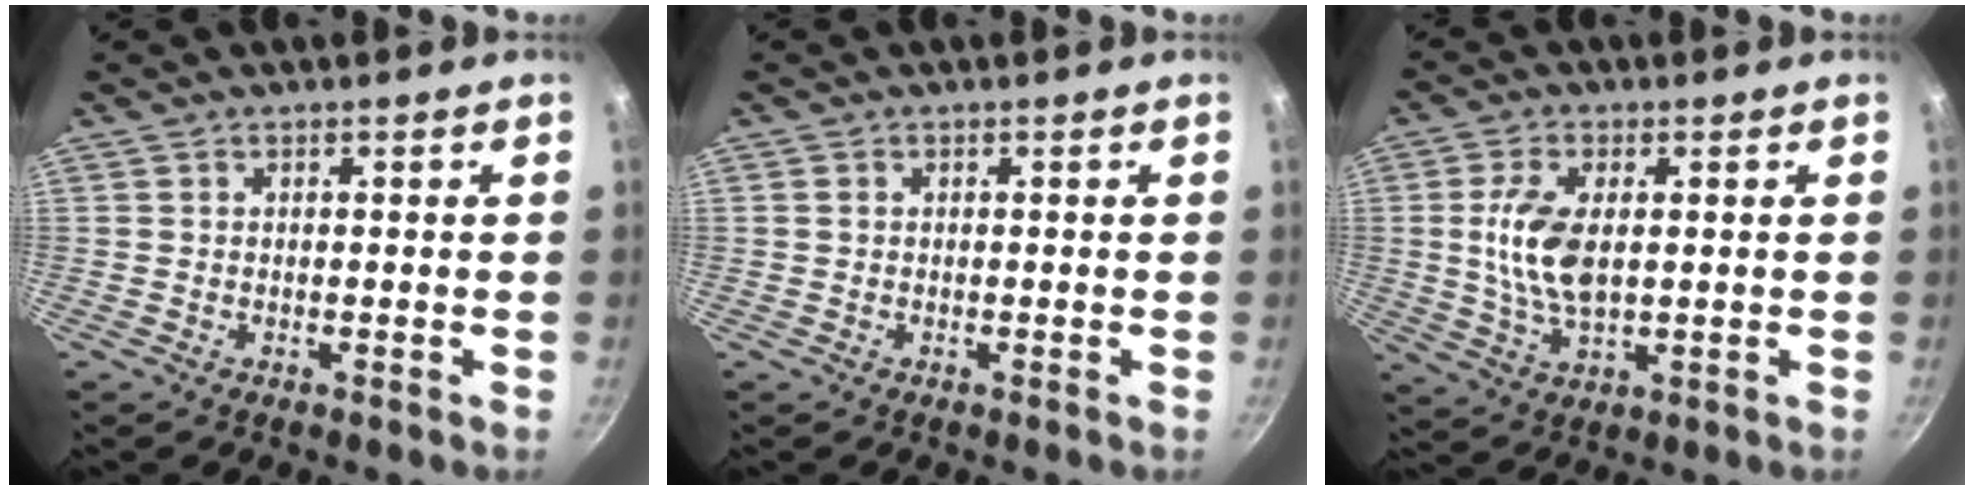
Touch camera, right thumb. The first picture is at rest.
{"total": 0.8, "force": [0.1, 0.7, 0.4], "torque": [-0.007, 0.003, 0.000]}
{"total": 6.5, "force": [0.9, 2.9, 5.8], "torque": [-0.119, -0.002, 0.017]}